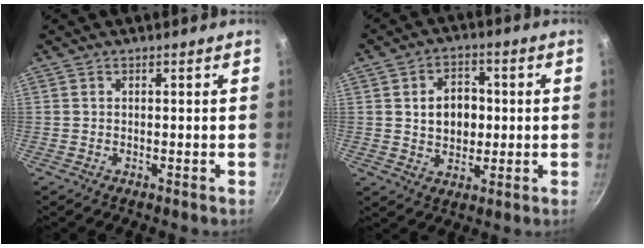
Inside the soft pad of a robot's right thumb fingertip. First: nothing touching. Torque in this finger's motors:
{"motor_torque": [-0.73, 0.49, 0.61, 0.39, 0.08]}